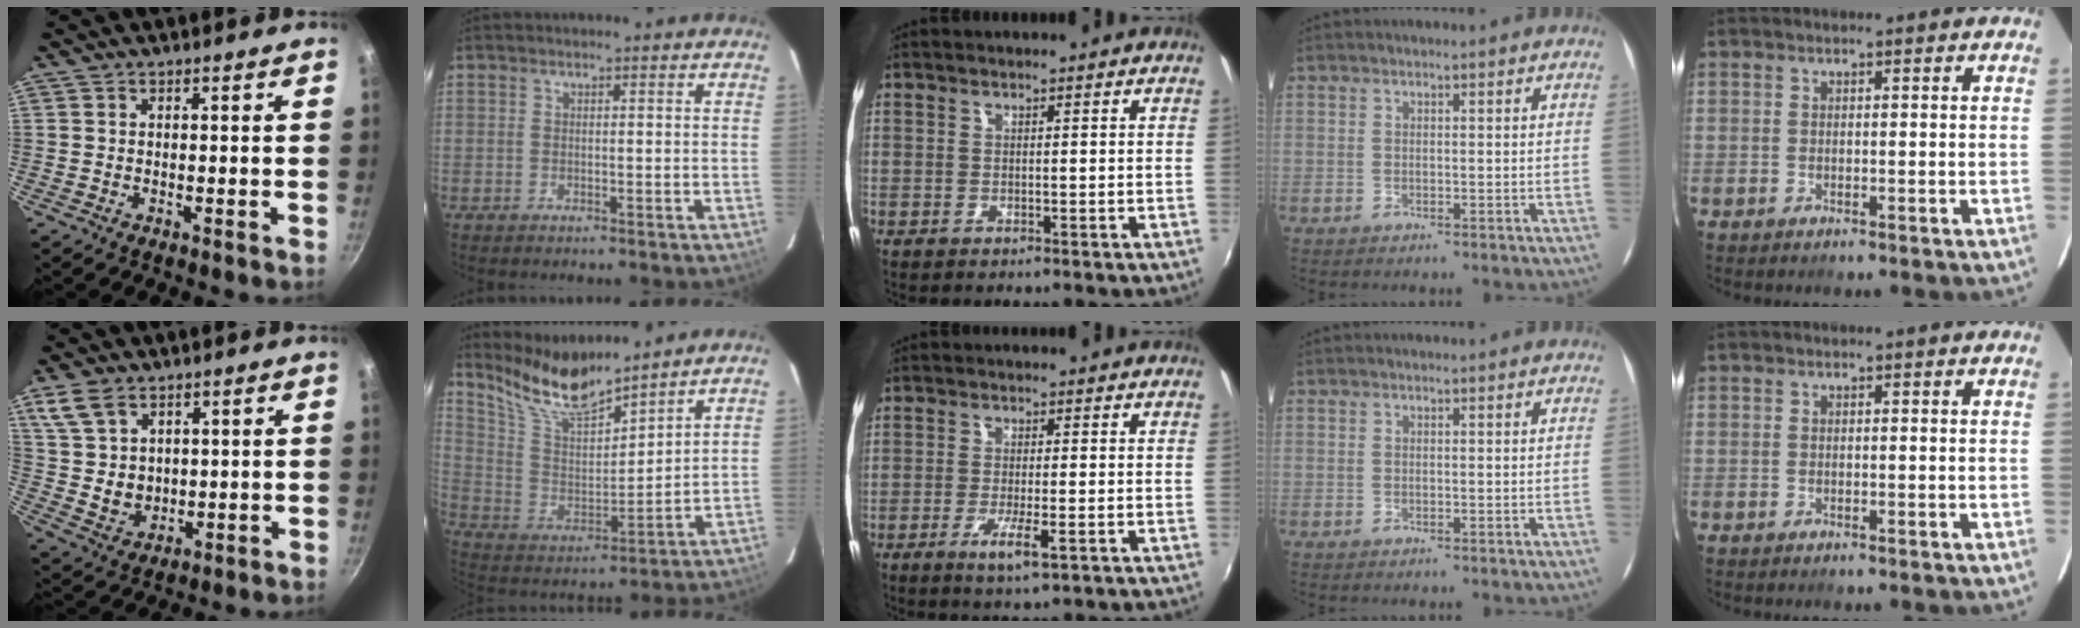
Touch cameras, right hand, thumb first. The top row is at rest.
{"thumb": {"total": 8.4, "force": [4.2, 5.8, 4.4], "torque": [-0.068, -0.016, 0.093]}, "index": {"total": 12.9, "force": [11.6, 1.7, 5.4], "torque": [-0.115, -0.011, 0.230]}, "middle": {"total": 4.7, "force": [-2.2, 0.5, 4.1], "torque": [-0.084, -0.013, -0.039]}}